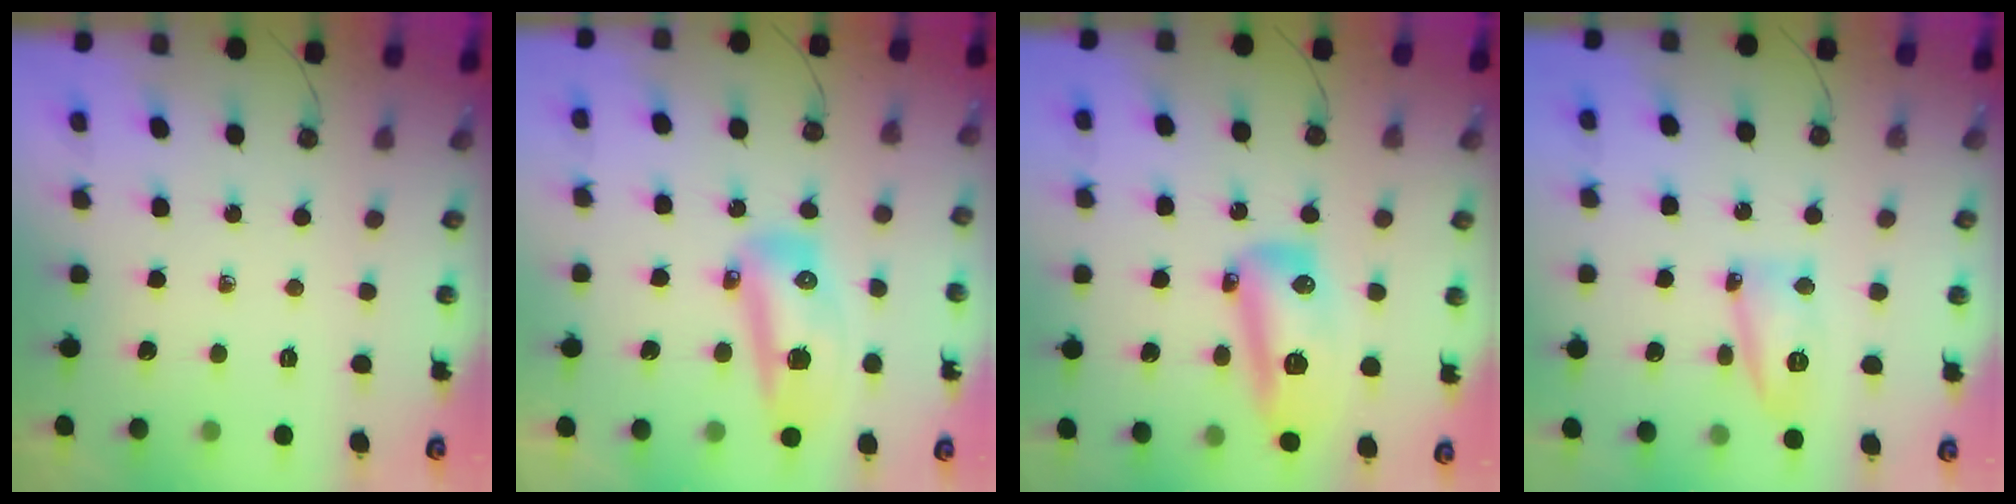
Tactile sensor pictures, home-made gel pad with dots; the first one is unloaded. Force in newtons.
{"total": 13.1, "press": 13.0, "slide": 1.5}
{"total": 14.4, "press": 14.0, "slide": 3.4}
{"total": 12.0, "press": 11.9, "slide": 1.3}